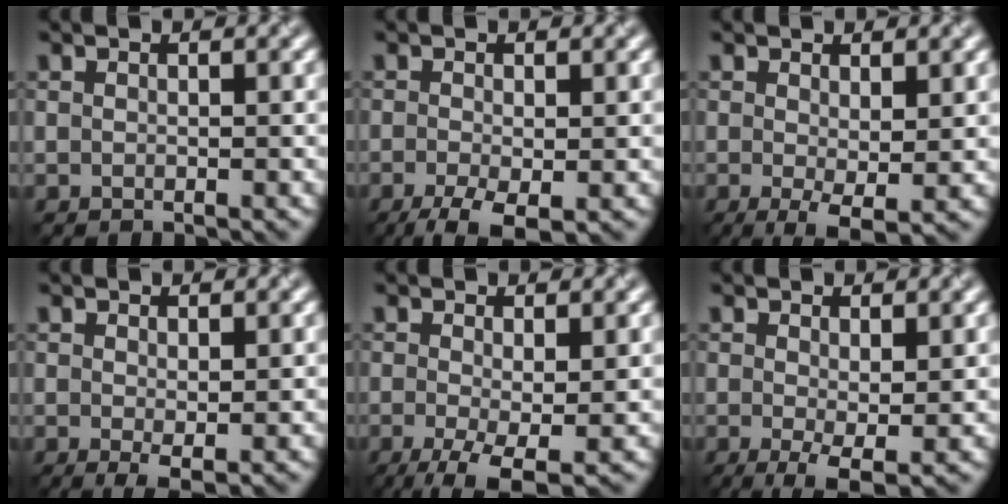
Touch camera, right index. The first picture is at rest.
{"total": 4.2, "force": [-2.1, 1.4, 3.4], "torque": [-0.065, -0.006, -0.036]}
{"total": 3.0, "force": [-0.2, 0.9, 2.9], "torque": [-0.051, -0.011, 0.000]}
{"total": 1.6, "force": [0.0, 0.4, 1.5], "torque": [-0.026, -0.008, 0.002]}
{"total": 5.5, "force": [-1.9, 1.7, 4.8], "torque": [-0.100, -0.009, -0.032]}
{"total": 3.3, "force": [-0.4, 0.9, 3.2], "torque": [-0.058, -0.012, -0.005]}